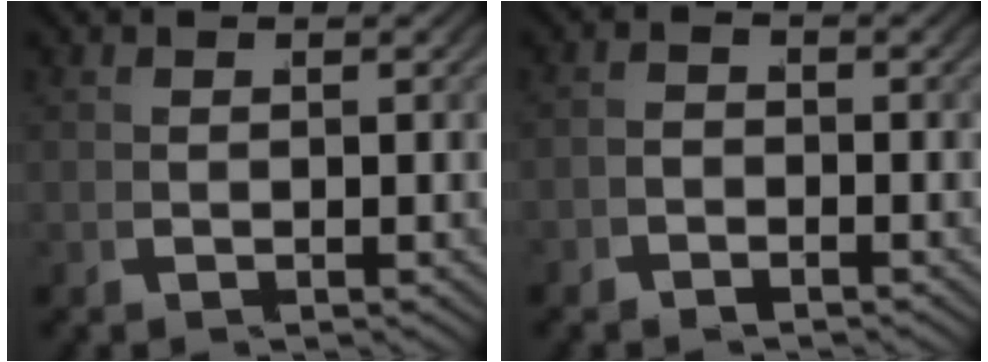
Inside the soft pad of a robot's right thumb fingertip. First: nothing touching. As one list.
[{"total": 1.4, "force": [-1.4, 0.1, 0.0], "torque": [0.002, 0.000, -0.035]}]